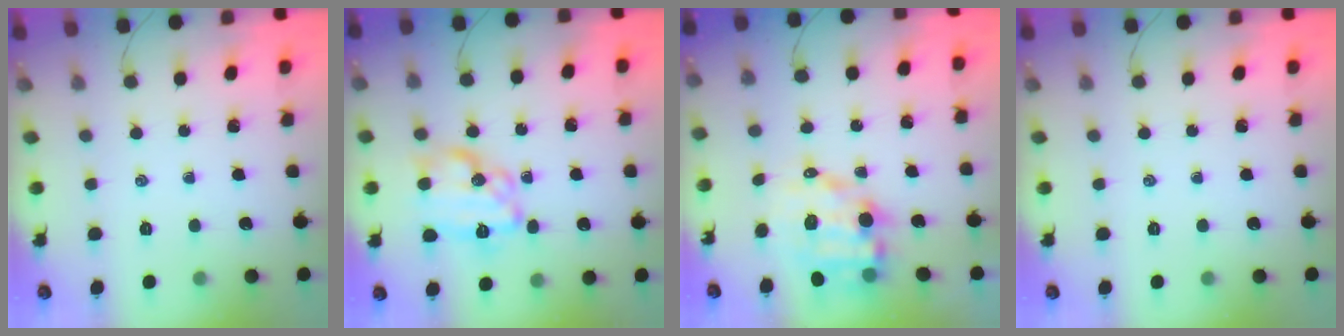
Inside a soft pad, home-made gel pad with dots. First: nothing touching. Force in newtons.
{"total": 14.7, "press": 14.7, "slide": 1.0}
{"total": 9.7, "press": 9.3, "slide": 2.6}
{"total": 0.0}